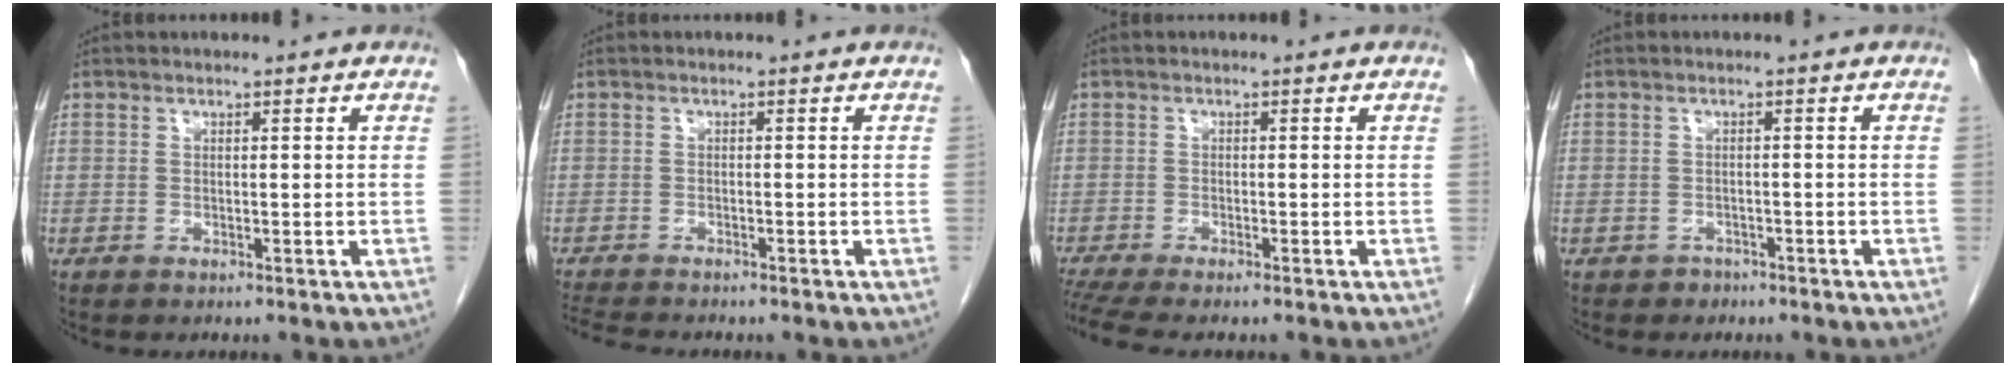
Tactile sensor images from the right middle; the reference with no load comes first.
{"total": 4.8, "force": [-4.3, 0.6, 2.0], "torque": [-0.036, -0.011, -0.070]}
{"total": 5.8, "force": [-4.8, 0.6, 3.1], "torque": [-0.053, -0.009, -0.081]}
{"total": 1.4, "force": [-1.0, 1.0, -0.1], "torque": [-0.002, 0.004, -0.017]}